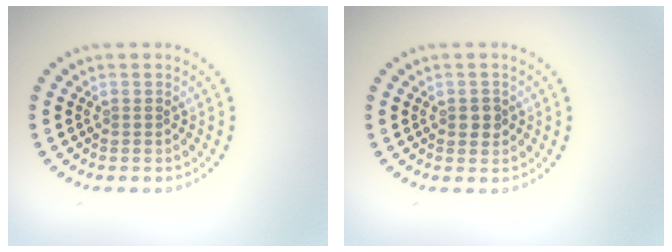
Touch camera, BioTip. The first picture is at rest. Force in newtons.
{"total": 1.5, "press": 1.4, "slide": 0.2}